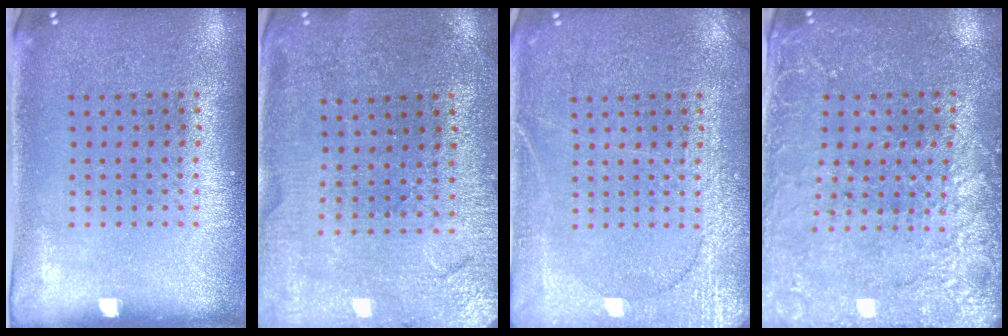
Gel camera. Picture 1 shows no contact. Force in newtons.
{"total": 1.0, "press": 0.9, "slide": 0.3}
{"total": 4.3, "press": 4.3, "slide": 0.6}
{"total": 2.7, "press": 2.7, "slide": 0.5}